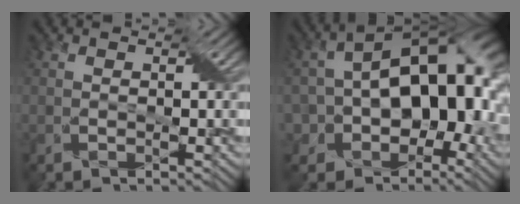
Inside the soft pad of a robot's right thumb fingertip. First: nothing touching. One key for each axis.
{"total": 16.2, "fx": -1.8, "fy": 10.8, "fz": 12.0, "tx": -0.149, "ty": -0.005, "tz": -0.030}